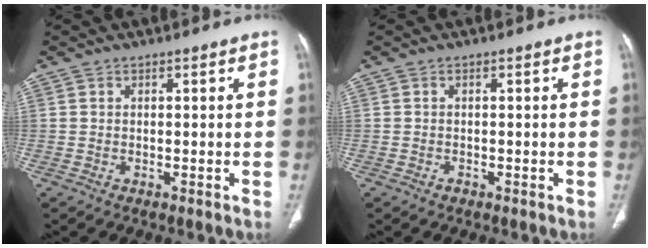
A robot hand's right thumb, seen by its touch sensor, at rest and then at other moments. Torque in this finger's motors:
{"motor_torque": [0.07, 0.18, -0.17, 0.13, 0.03]}